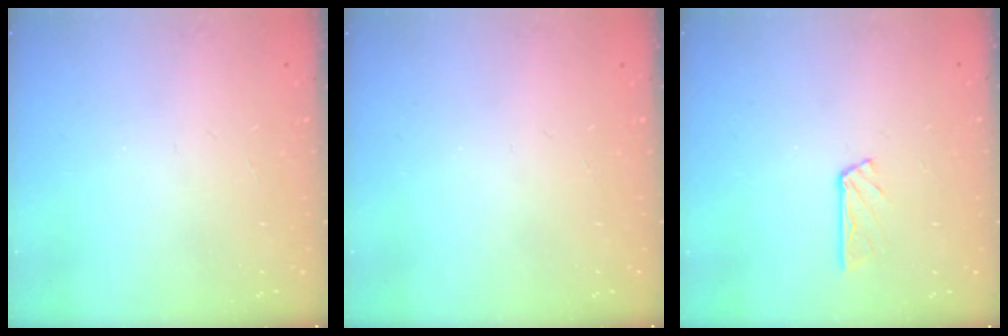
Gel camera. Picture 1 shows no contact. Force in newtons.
{"total": 0.0}
{"total": 3.2, "press": 3.2, "slide": 0.3}